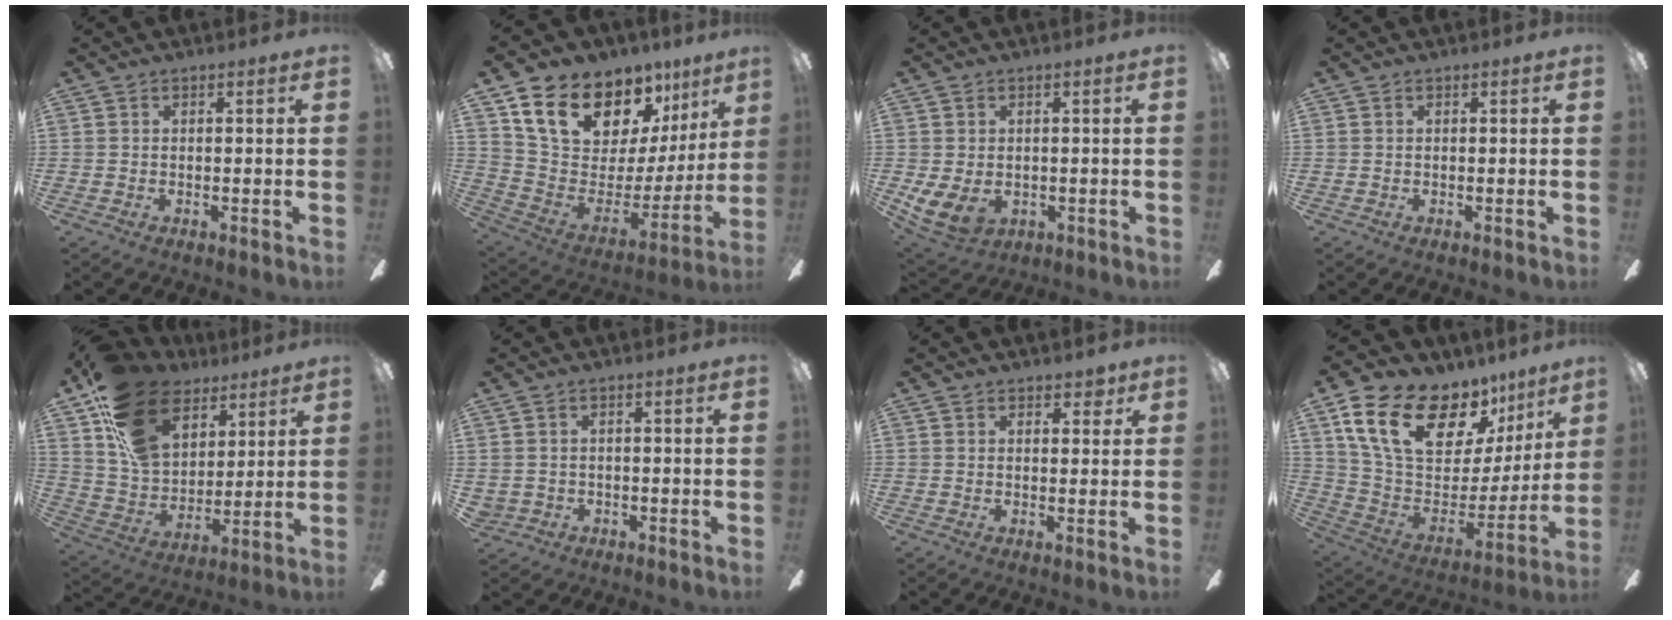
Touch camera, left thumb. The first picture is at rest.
{"total": 18.6, "force": [14.0, 9.3, 8.0], "torque": [-0.131, -0.112, 0.258]}
{"total": 6.7, "force": [0.1, 5.0, 4.4], "torque": [-0.093, -0.008, 0.003]}
{"total": 0.0}
{"total": 19.7, "force": [11.6, 12.4, 9.9], "torque": [-0.198, -0.049, 0.219]}
{"total": 1.7, "force": [0.5, 1.7, 0.2], "torque": [-0.007, 0.002, 0.008]}
{"total": 2.9, "force": [2.2, 1.5, 1.1], "torque": [-0.008, -0.002, 0.037]}
{"total": 22.9, "force": [14.4, 12.1, 13.1], "torque": [-0.218, -0.085, 0.267]}